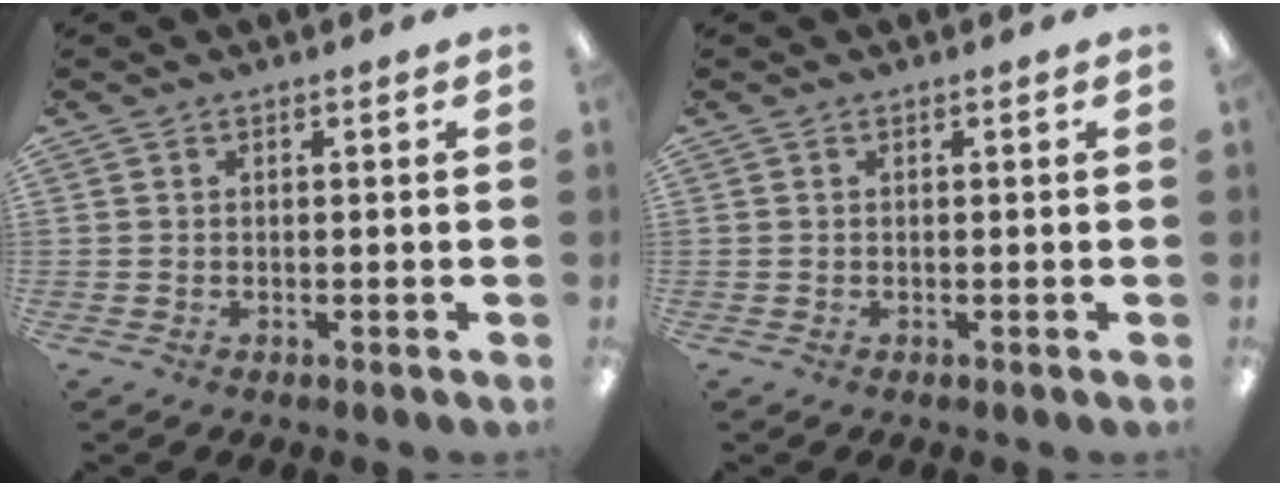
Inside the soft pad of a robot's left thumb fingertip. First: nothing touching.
{"total": 0.0}